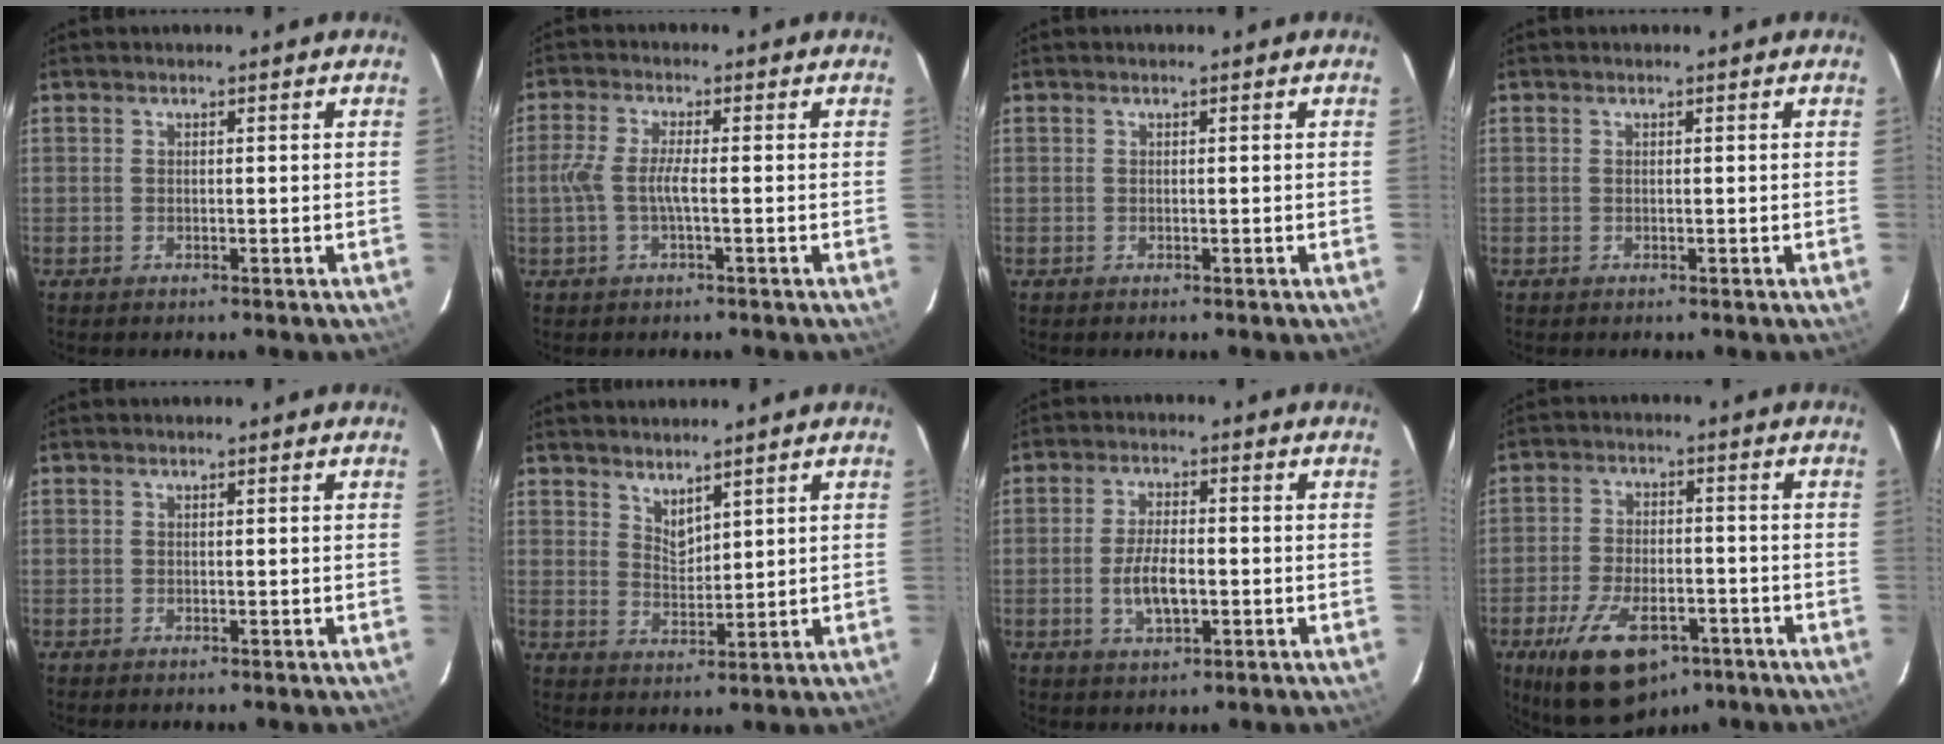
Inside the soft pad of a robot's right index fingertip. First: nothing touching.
{"total": 4.5, "force": [-1.0, 0.3, 4.3], "torque": [-0.095, 0.000, -0.019]}
{"total": 0.0}
{"total": 0.0}
{"total": 0.0}
{"total": 3.8, "force": [3.3, 1.3, 1.5], "torque": [-0.022, -0.006, 0.060]}
{"total": 6.4, "force": [-1.5, 2.7, 5.6], "torque": [-0.114, -0.003, -0.025]}
{"total": 15.7, "force": [-9.1, 7.6, 10.2], "torque": [-0.206, -0.019, -0.146]}